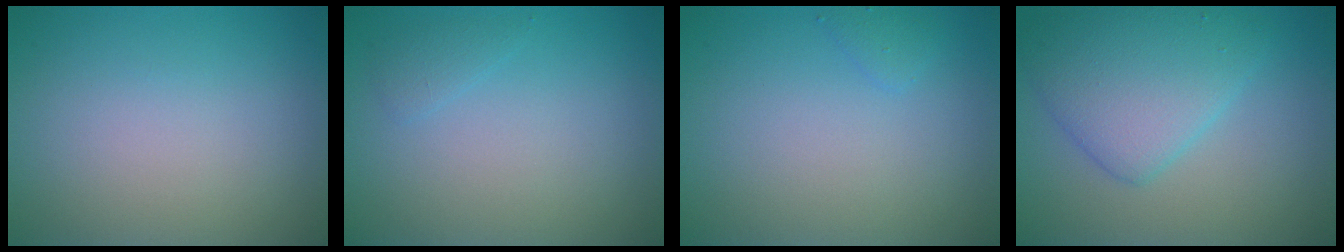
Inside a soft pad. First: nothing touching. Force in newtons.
{"total": 0.9, "press": 0.9, "slide": 0.1}
{"total": 0.8, "press": 0.8, "slide": 0.0}
{"total": 5.4, "press": 5.4, "slide": 0.2}